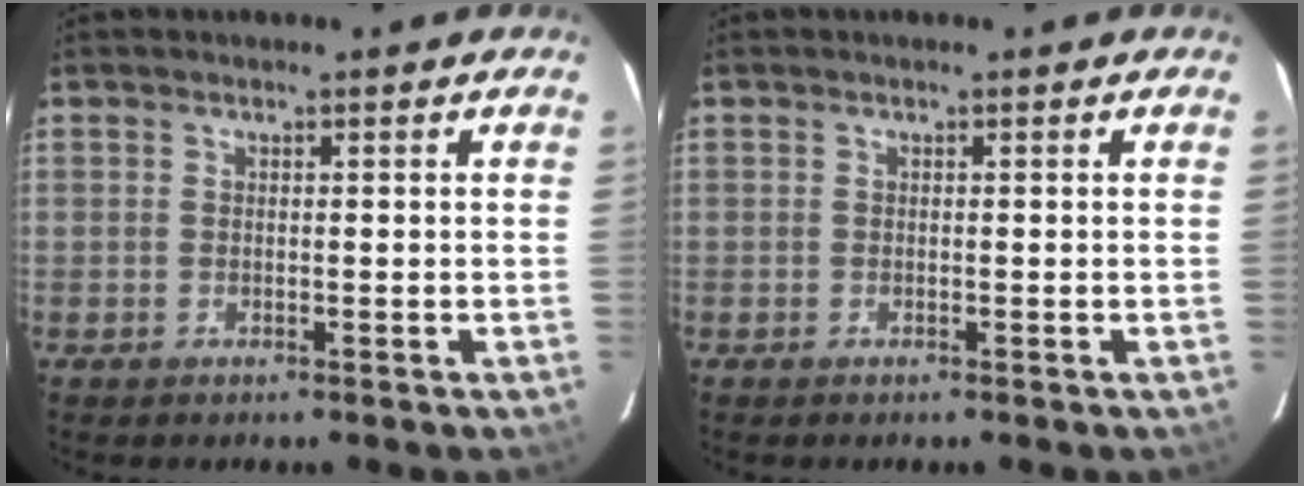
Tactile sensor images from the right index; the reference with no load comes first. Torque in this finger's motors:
{"motor_torque": [0.03, -0.09, 0.03, 0.00]}